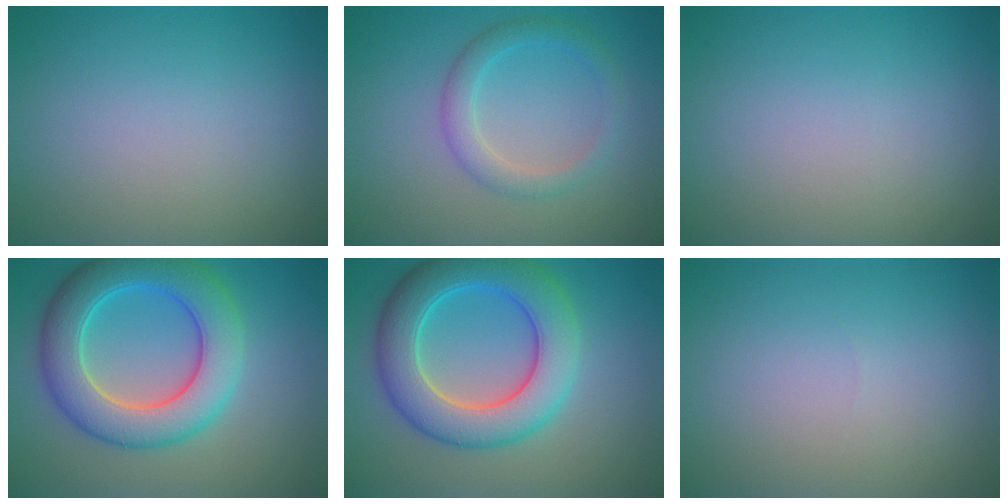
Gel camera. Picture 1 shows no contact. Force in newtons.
{"total": 2.6, "press": 2.6, "slide": 0.1}
{"total": 0.0}
{"total": 8.2, "press": 8.2, "slide": 0.2}
{"total": 8.2, "press": 8.2, "slide": 0.2}
{"total": 0.0}